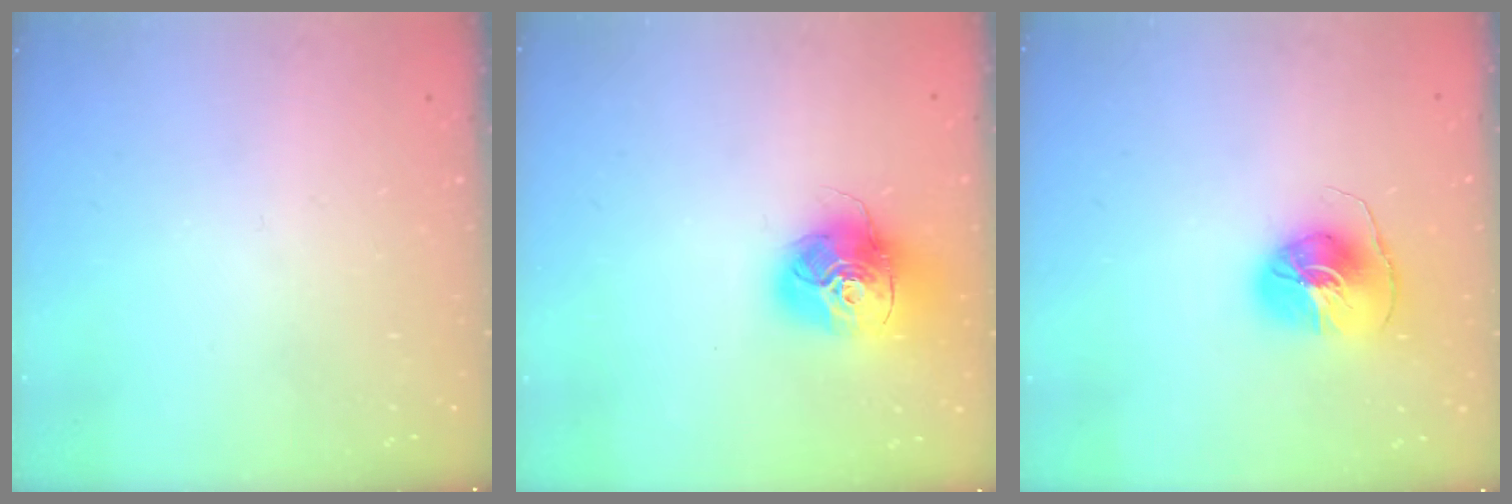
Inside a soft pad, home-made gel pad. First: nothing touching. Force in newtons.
{"total": 17.2, "press": 17.1, "slide": 2.0}
{"total": 8.5, "press": 8.5, "slide": 0.2}